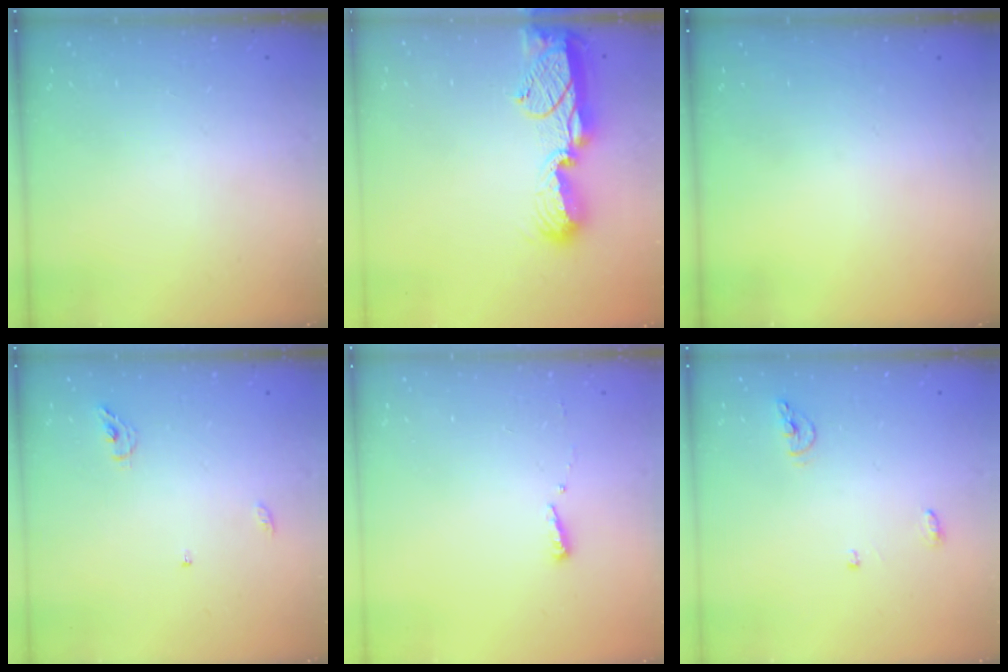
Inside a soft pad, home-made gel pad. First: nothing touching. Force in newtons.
{"total": 11.4, "press": 11.3, "slide": 1.5}
{"total": 0.0}
{"total": 5.5, "press": 5.5, "slide": 0.4}
{"total": 3.6, "press": 3.5, "slide": 0.8}
{"total": 5.6, "press": 5.6, "slide": 0.2}